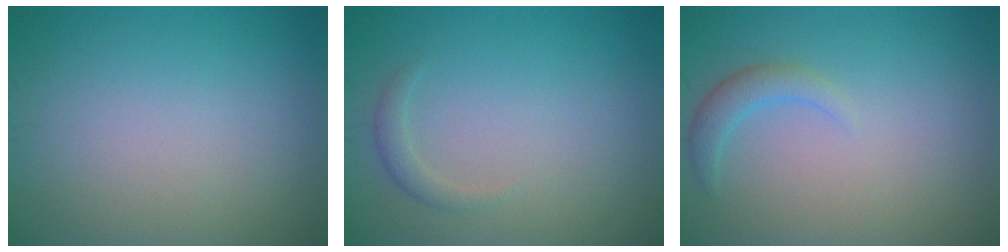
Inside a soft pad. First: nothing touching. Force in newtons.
{"total": 1.2, "press": 1.2, "slide": 0.1}
{"total": 1.9, "press": 1.9, "slide": 0.2}